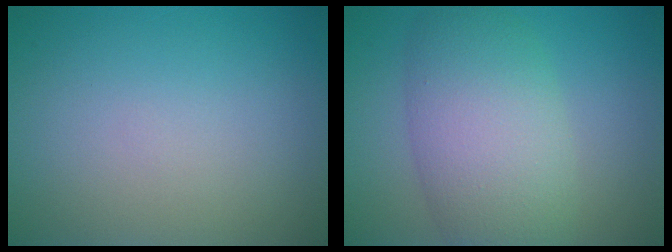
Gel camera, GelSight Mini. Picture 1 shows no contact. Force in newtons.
{"total": 7.6, "press": 7.6, "slide": 0.3}